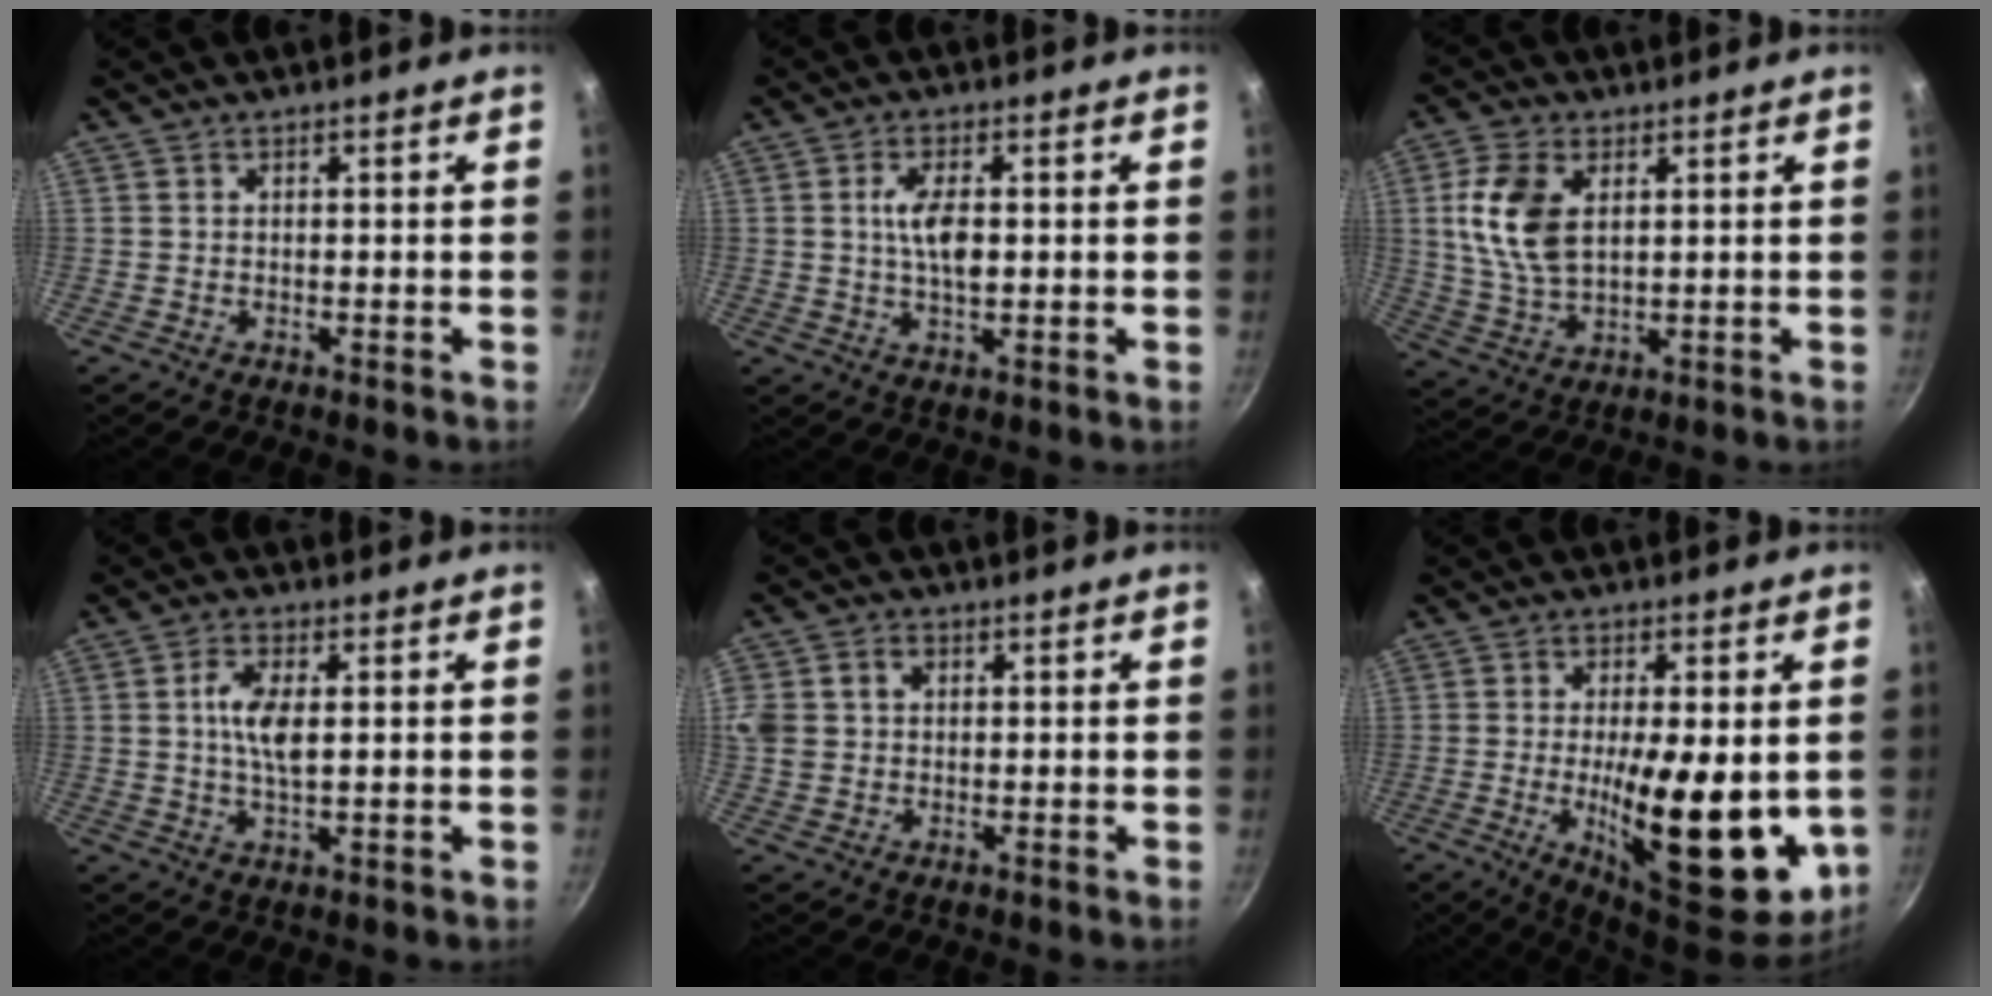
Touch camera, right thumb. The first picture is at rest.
{"total": 6.4, "force": [0.6, 2.8, 5.7], "torque": [-0.103, 0.002, 0.009]}
{"total": 11.3, "force": [2.8, 6.6, 8.7], "torque": [-0.167, -0.010, 0.058]}
{"total": 6.4, "force": [1.0, 2.6, 5.8], "torque": [-0.115, 0.002, 0.018]}
{"total": 8.5, "force": [1.6, 7.1, 4.3], "torque": [-0.093, 0.016, 0.023]}
{"total": 18.9, "force": [-2.1, 6.8, 17.5], "torque": [-0.245, -0.012, -0.023]}